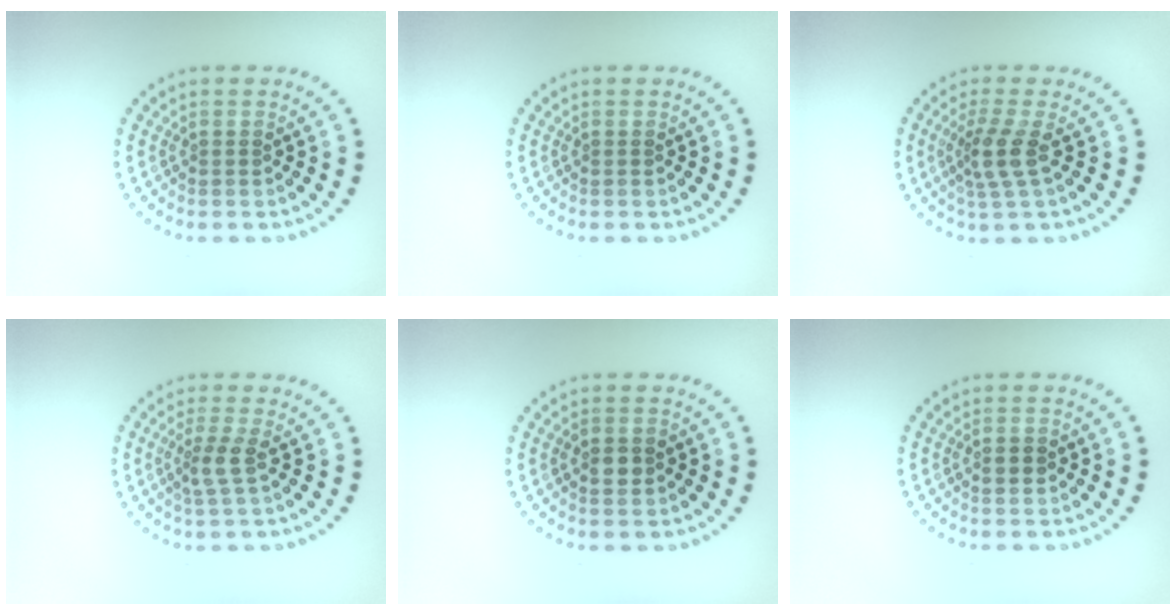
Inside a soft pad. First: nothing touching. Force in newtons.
{"total": 0.0}
{"total": 2.7, "press": 2.0, "slide": 1.8}
{"total": 2.0, "press": 1.6, "slide": 1.2}
{"total": 1.9, "press": 1.9, "slide": 0.1}
{"total": 1.3, "press": 1.3, "slide": 0.0}